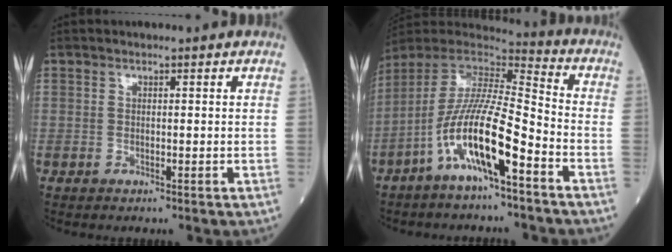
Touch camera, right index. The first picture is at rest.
{"total": 13.8, "force": [-6.9, 1.3, 11.9], "torque": [-0.236, -0.006, -0.131]}